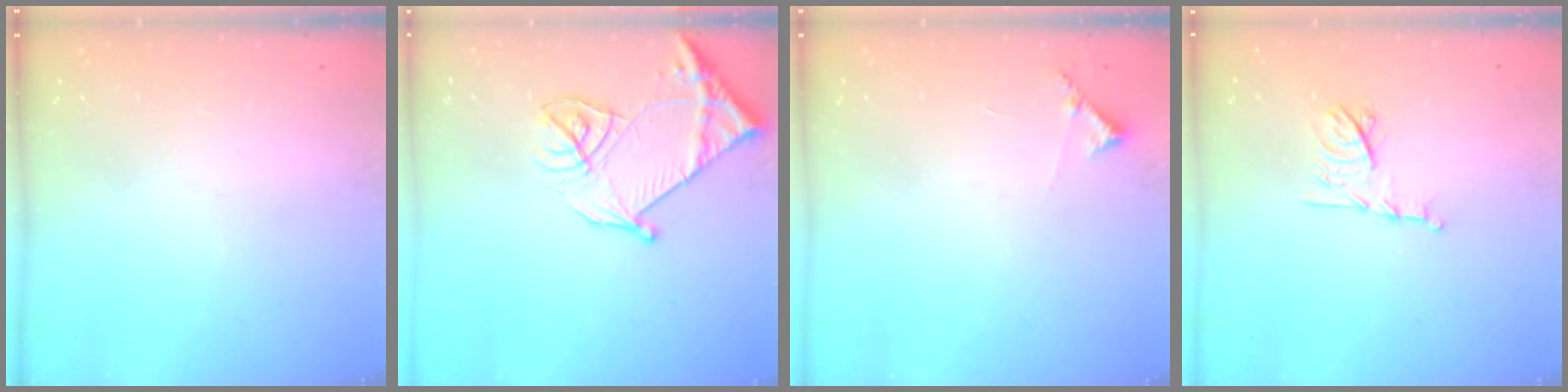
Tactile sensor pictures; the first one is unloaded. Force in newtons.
{"total": 14.4, "press": 14.3, "slide": 1.6}
{"total": 6.4, "press": 6.4, "slide": 0.5}
{"total": 10.5, "press": 10.5, "slide": 0.3}